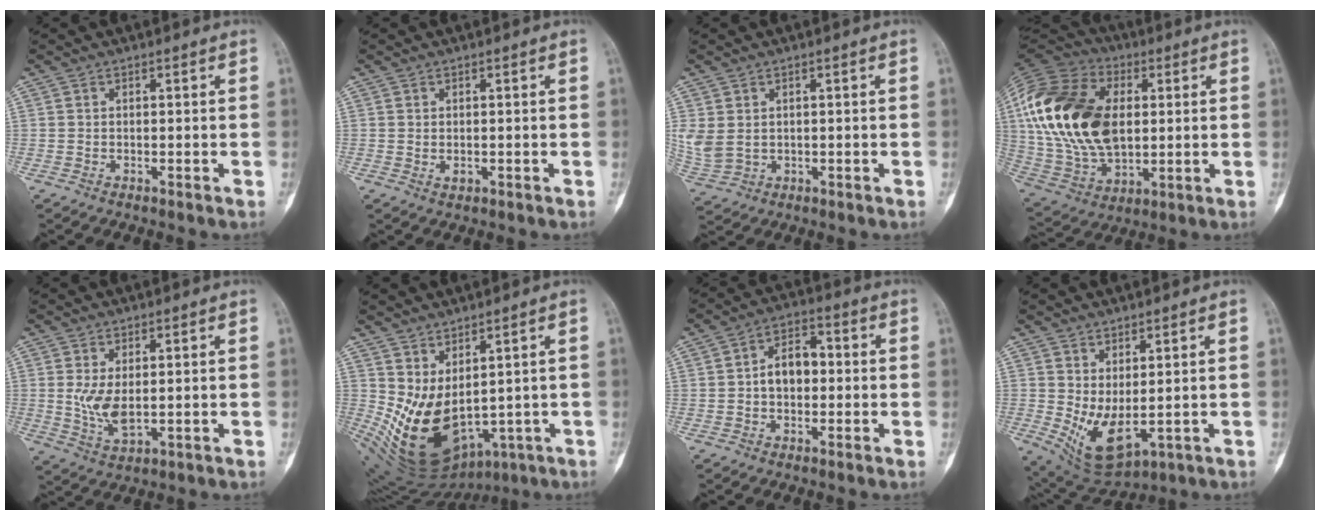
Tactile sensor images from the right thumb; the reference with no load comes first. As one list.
[{"total": 1.1, "force": [-0.1, 0.8, 0.8], "torque": [-0.009, -0.002, 0.001]}, {"total": 5.8, "force": [0.9, 4.3, 3.7], "torque": [-0.089, -0.001, 0.032]}, {"total": 26.5, "force": [3.9, 16.5, 20.4], "torque": [-0.403, -0.010, 0.070]}, {"total": 5.8, "force": [0.4, 2.8, 5.1], "torque": [-0.097, -0.013, 0.018]}, {"total": 13.9, "force": [0.9, 8.0, 11.3], "torque": [-0.179, -0.033, 0.055]}, {"total": 7.1, "force": [-0.1, 4.8, 5.2], "torque": [-0.070, 0.022, -0.010]}, {"total": 9.3, "force": [-0.3, 4.5, 8.2], "torque": [-0.138, -0.015, 0.023]}]